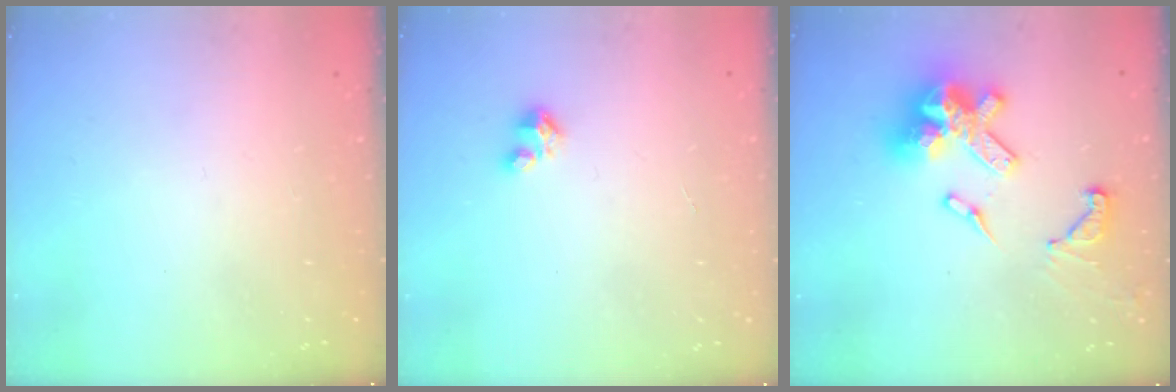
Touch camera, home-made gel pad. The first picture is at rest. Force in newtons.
{"total": 1.6, "press": 1.6, "slide": 0.1}
{"total": 17.8, "press": 17.7, "slide": 1.7}